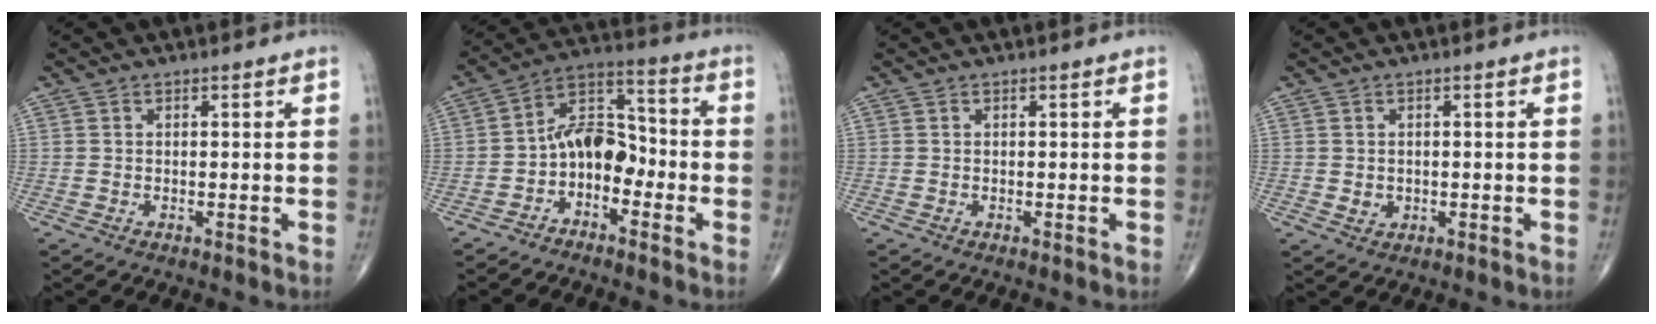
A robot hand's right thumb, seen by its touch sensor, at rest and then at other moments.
{"total": 9.7, "force": [-3.1, 6.3, 6.7], "torque": [-0.085, 0.056, -0.069]}
{"total": 0.0}
{"total": 1.9, "force": [-0.2, 1.6, 0.9], "torque": [-0.010, 0.000, 0.004]}